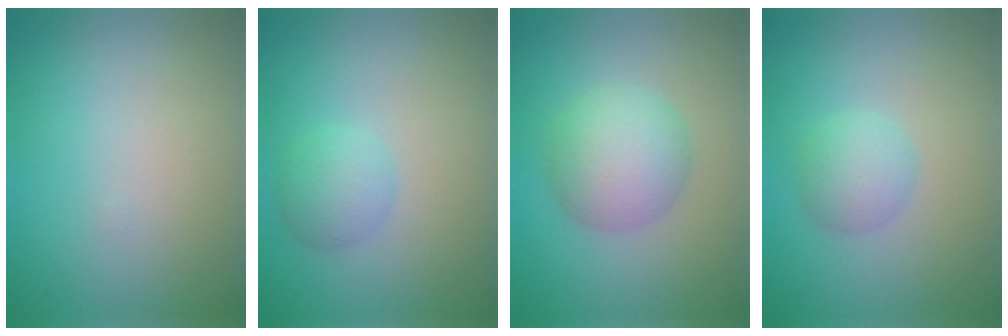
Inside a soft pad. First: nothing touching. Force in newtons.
{"total": 2.4, "press": 2.4, "slide": 0.1}
{"total": 5.3, "press": 5.3, "slide": 0.1}
{"total": 2.6, "press": 2.6, "slide": 0.1}